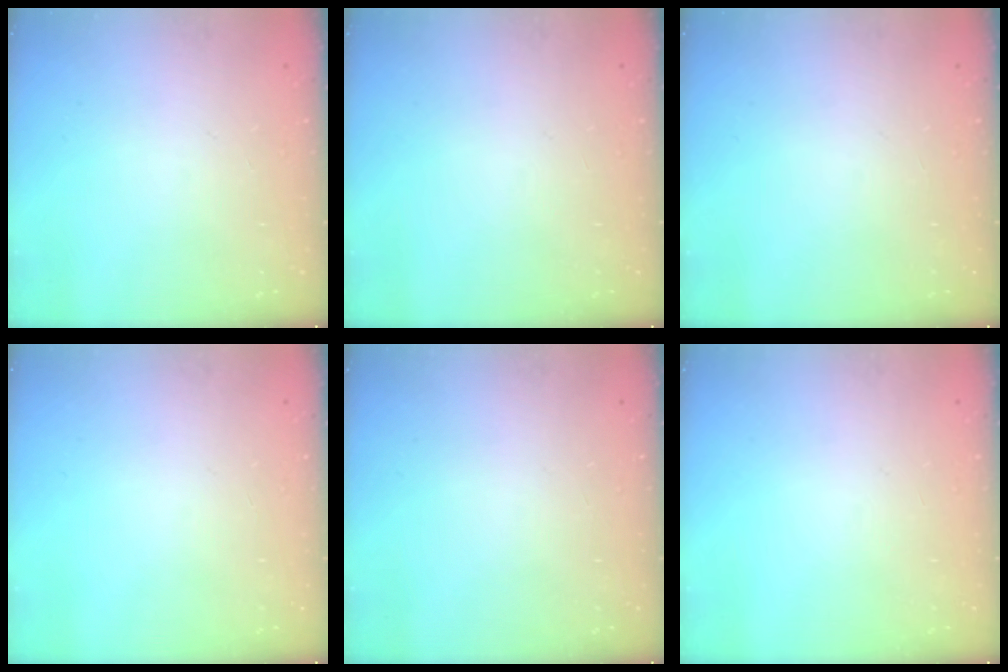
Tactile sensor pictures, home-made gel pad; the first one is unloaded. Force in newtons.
{"total": 0.0}
{"total": 0.0}
{"total": 0.0}
{"total": 0.0}
{"total": 0.0}